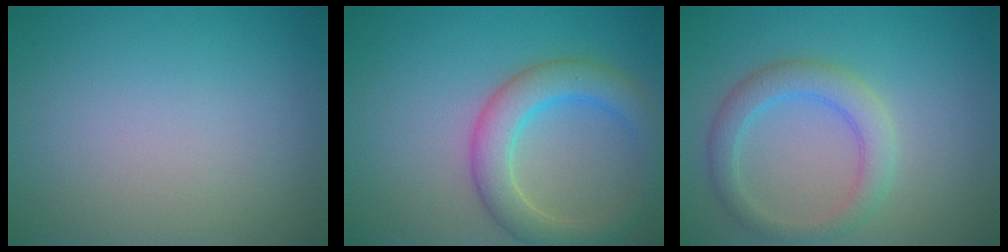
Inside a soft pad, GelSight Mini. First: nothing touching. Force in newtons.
{"total": 4.9, "press": 4.9, "slide": 0.0}
{"total": 3.4, "press": 3.4, "slide": 0.1}